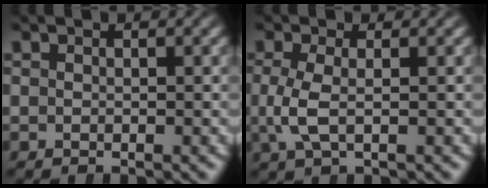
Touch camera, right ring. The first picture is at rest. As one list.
[{"total": 2.6, "force": [-0.2, 1.0, 2.3], "torque": [-0.073, -0.017, 0.006]}]